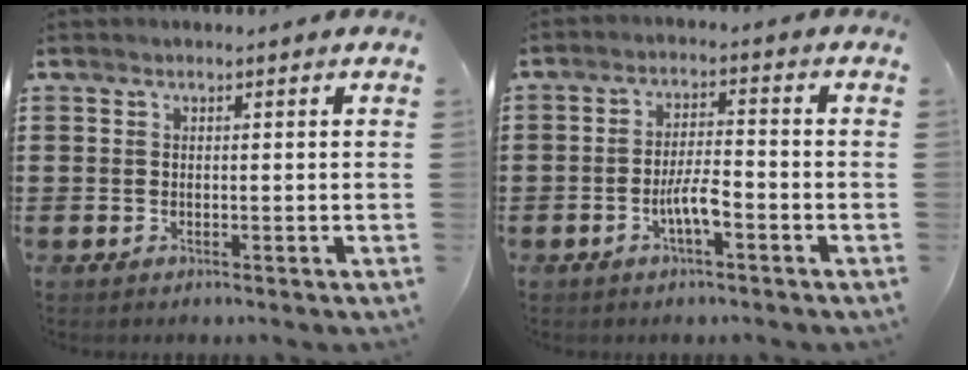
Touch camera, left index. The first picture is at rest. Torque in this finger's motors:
{"motor_torque": [0.25, 0.14, 0.23, 0.06]}